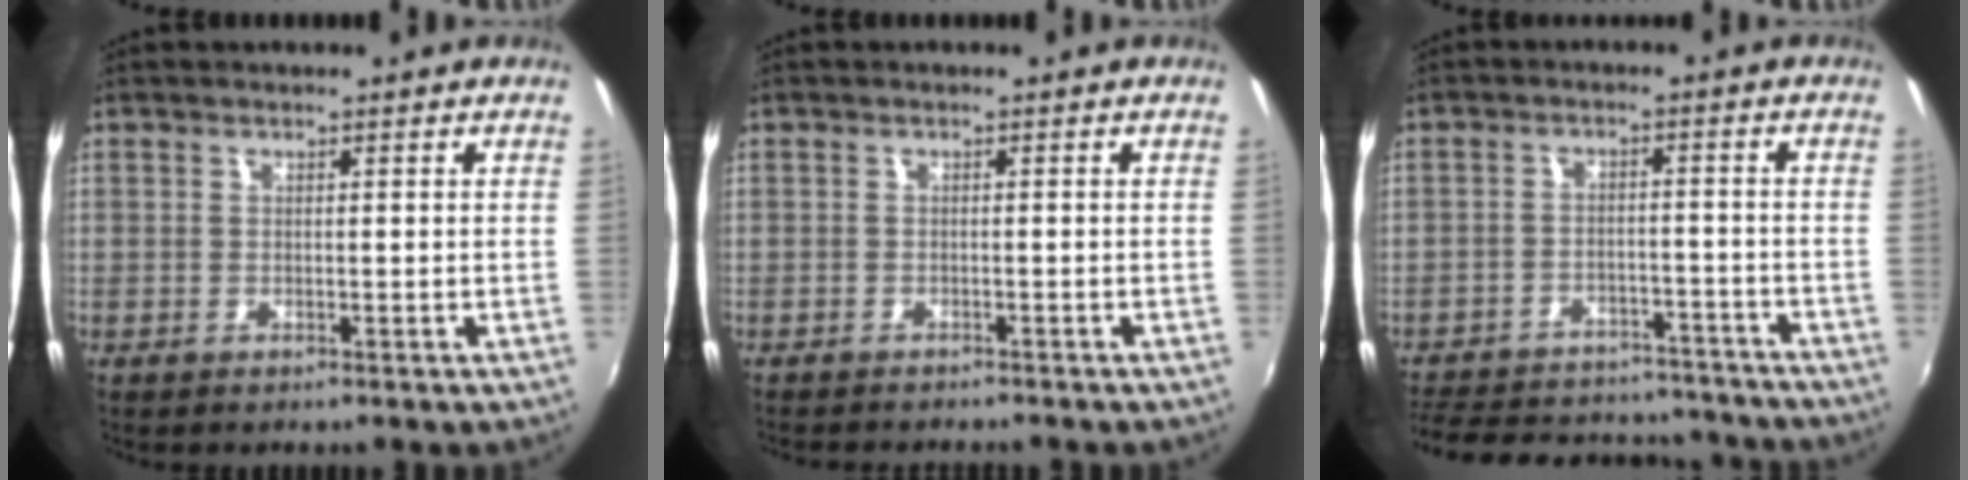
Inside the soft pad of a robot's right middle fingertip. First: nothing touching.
{"total": 3.3, "force": [-3.0, 0.5, 1.0], "torque": [-0.028, -0.013, -0.048]}
{"total": 22.2, "force": [-18.5, 9.5, 7.9], "torque": [-0.182, 0.037, -0.230]}